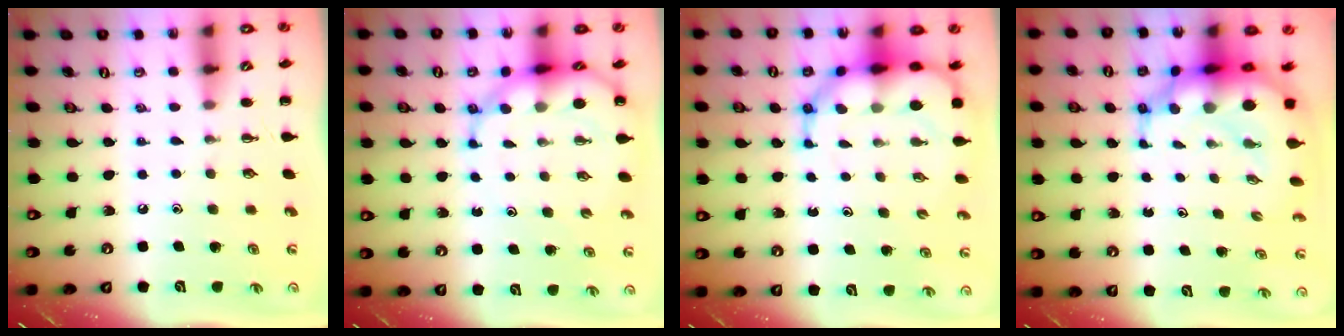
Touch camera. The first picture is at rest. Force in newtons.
{"total": 9.4, "press": 9.0, "slide": 2.7}
{"total": 10.6, "press": 10.2, "slide": 3.0}
{"total": 12.4, "press": 12.0, "slide": 3.3}